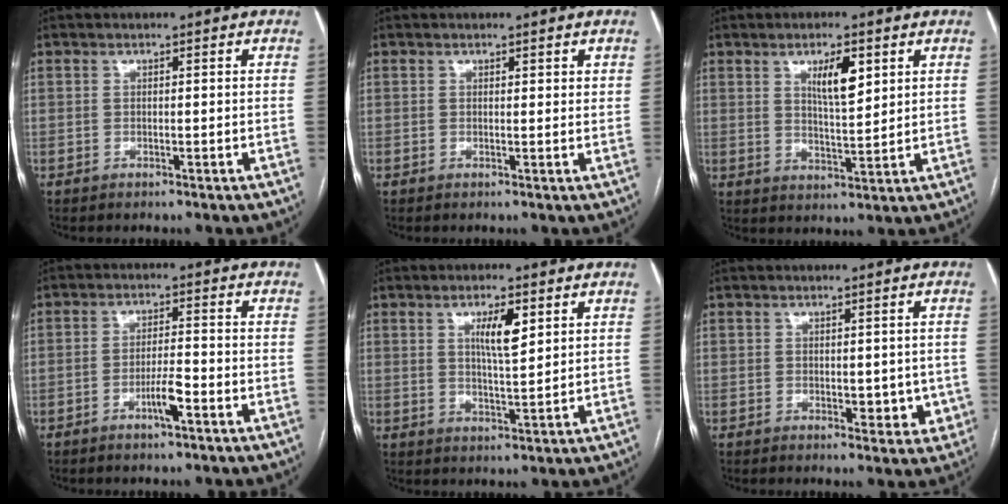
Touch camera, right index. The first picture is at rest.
{"total": 1.1, "force": [0.8, 0.4, 0.7], "torque": [-0.008, 0.001, 0.008]}
{"total": 6.2, "force": [2.8, 1.5, 5.3], "torque": [-0.093, -0.002, 0.050]}
{"total": 4.1, "force": [-2.1, 0.5, 3.6], "torque": [-0.064, -0.001, -0.038]}
{"total": 5.5, "force": [2.2, 0.9, 4.9], "torque": [-0.087, -0.002, 0.040]}
{"total": 2.8, "force": [0.1, 1.9, 2.1], "torque": [-0.023, 0.004, 0.009]}